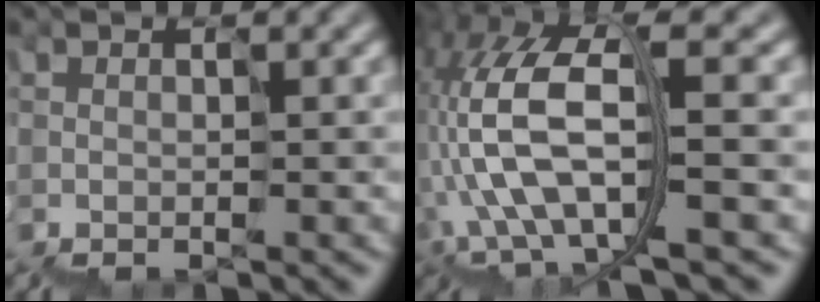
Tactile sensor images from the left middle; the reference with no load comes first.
{"total": 8.5, "force": [-1.8, 3.8, 7.4], "torque": [-0.175, 0.021, -0.038]}